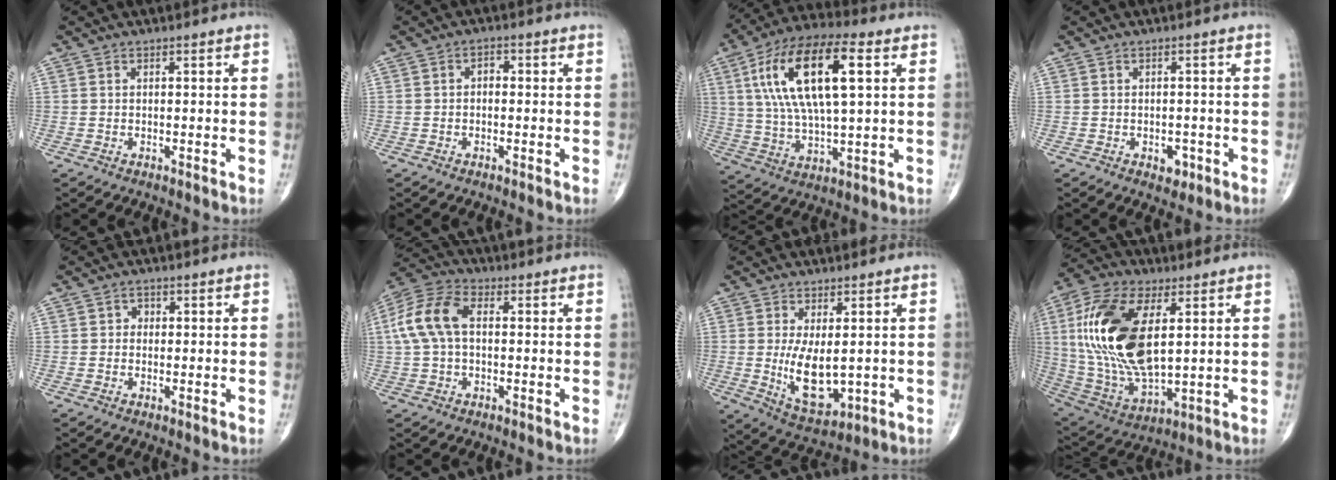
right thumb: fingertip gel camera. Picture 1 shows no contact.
{"total": 1.8, "force": [-0.2, 1.2, 1.3], "torque": [-0.014, 0.009, -0.008]}
{"total": 20.2, "force": [5.6, 7.7, 17.9], "torque": [-0.340, 0.011, 0.095]}
{"total": 2.5, "force": [-1.0, 1.7, 1.5], "torque": [-0.008, 0.002, -0.010]}
{"total": 1.4, "force": [0.1, 1.2, 0.5], "torque": [0.001, 0.003, -0.003]}
{"total": 10.6, "force": [1.0, 6.4, 8.4], "torque": [-0.188, 0.031, 0.012]}
{"total": 9.5, "force": [-0.1, 4.6, 8.3], "torque": [-0.134, -0.025, 0.017]}
{"total": 23.3, "force": [4.5, 11.6, 19.7], "torque": [-0.403, -0.019, 0.085]}